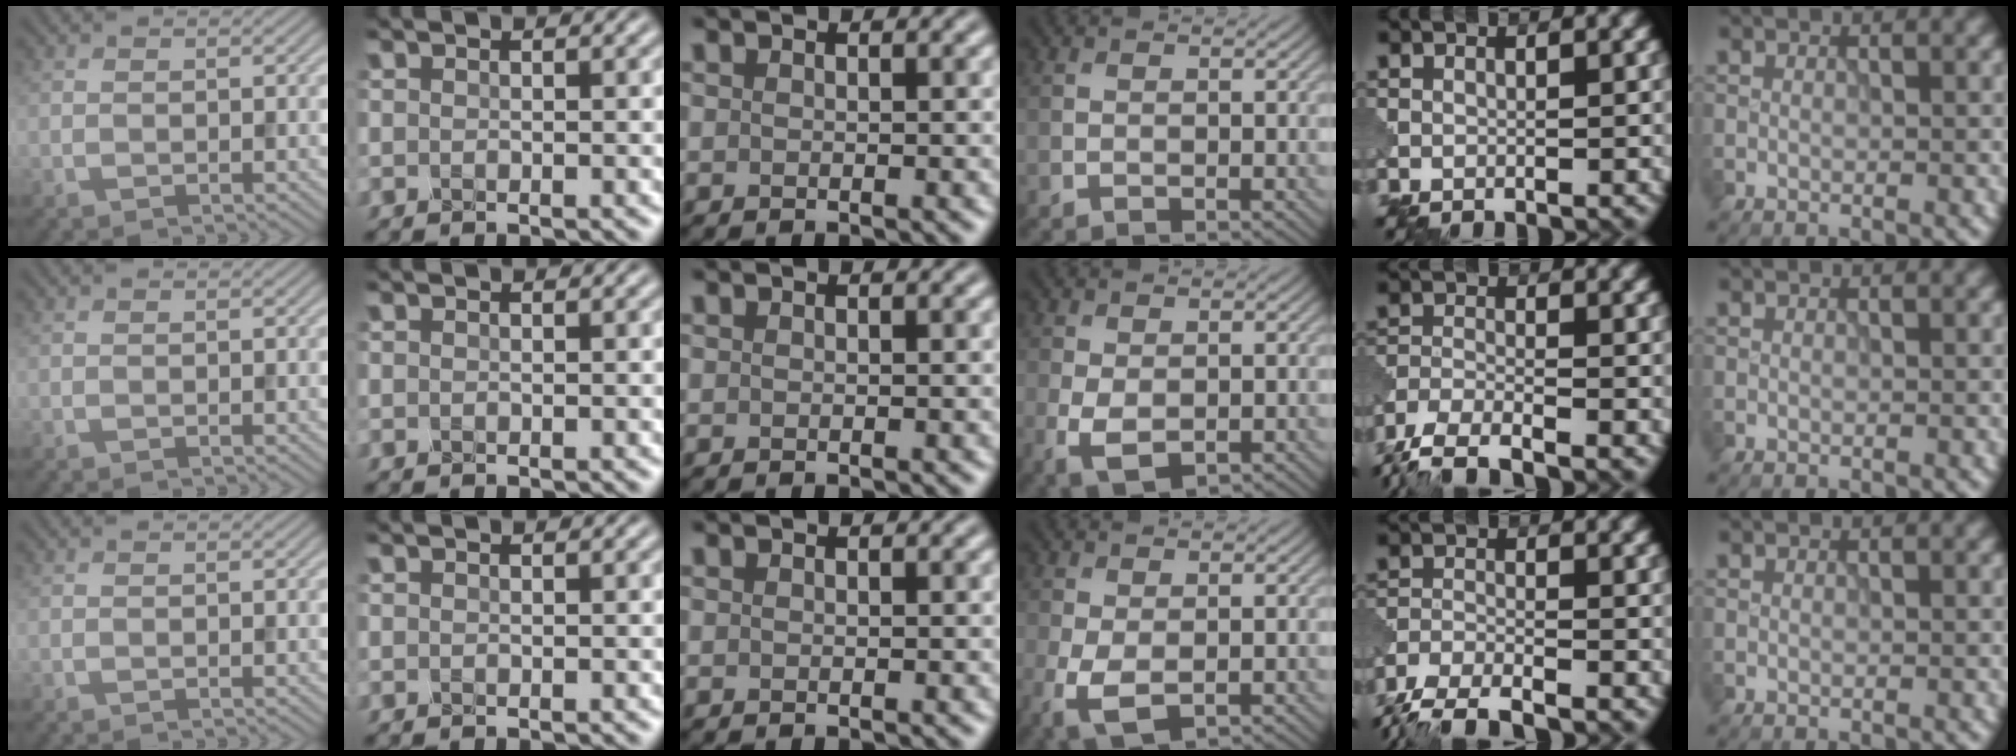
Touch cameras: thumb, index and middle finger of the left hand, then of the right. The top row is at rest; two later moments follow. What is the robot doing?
{"motion": "squeeze", "object": "foam earplug"}